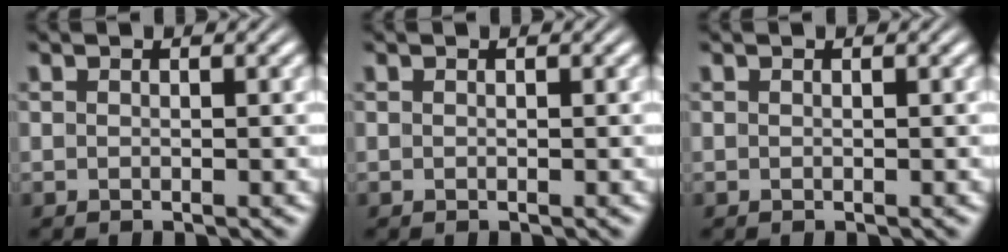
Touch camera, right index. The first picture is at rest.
{"total": 0.0}
{"total": 0.0}